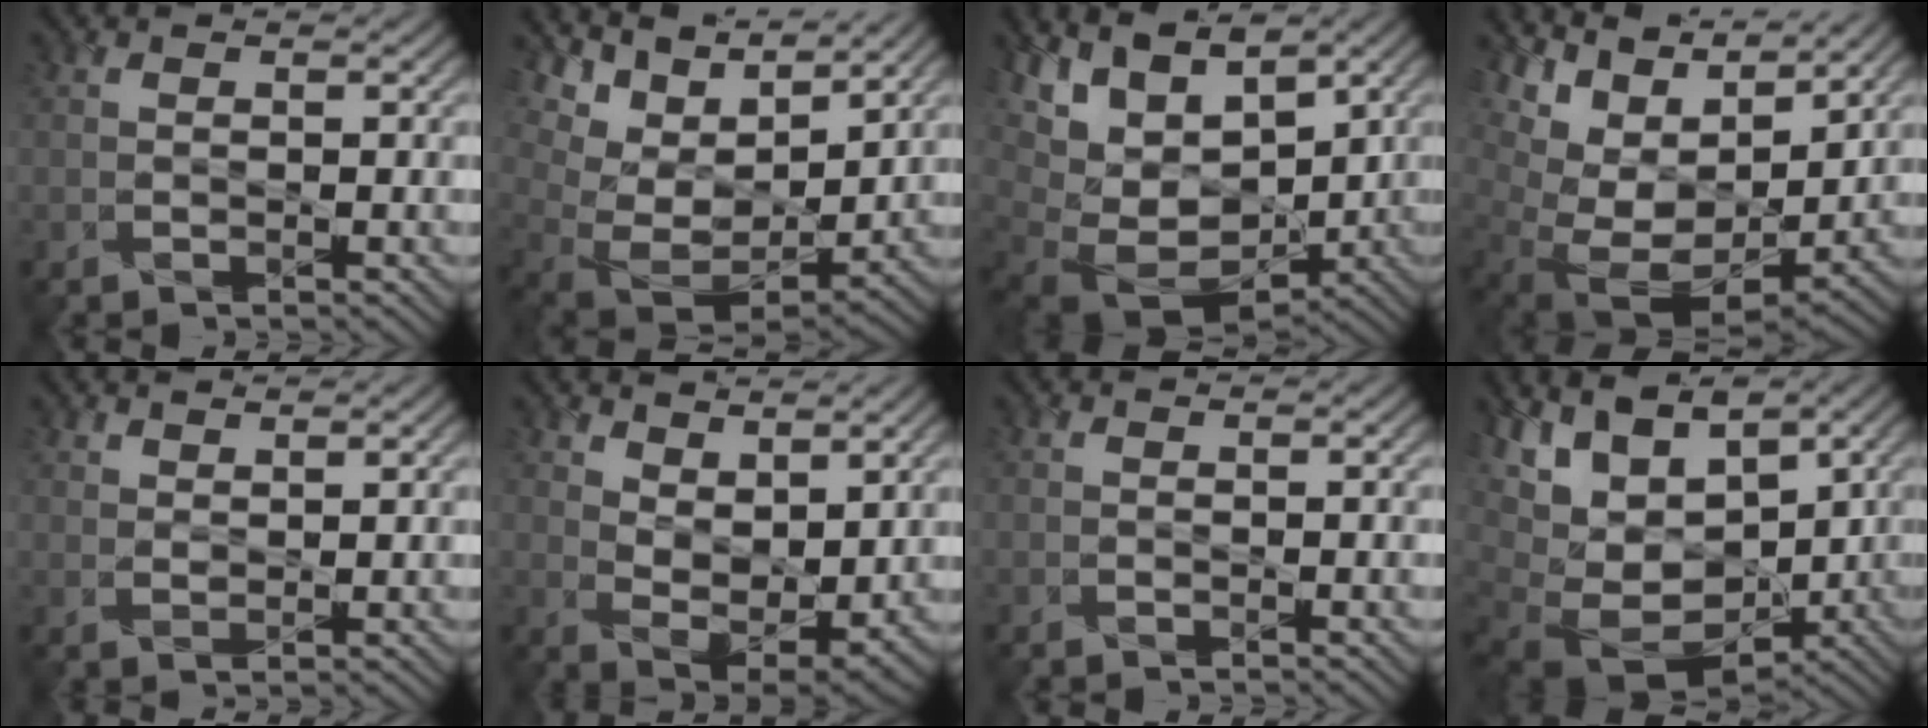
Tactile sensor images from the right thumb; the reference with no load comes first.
{"total": 12.3, "force": [8.4, 5.6, 7.0], "torque": [-0.186, 0.027, 0.154]}
{"total": 13.7, "force": [4.1, 9.0, 9.6], "torque": [-0.215, 0.016, 0.106]}
{"total": 13.7, "force": [7.0, 7.7, 8.9], "torque": [-0.197, 0.029, 0.142]}
{"total": 1.5, "force": [1.5, 0.1, 0.4], "torque": [-0.012, -0.001, 0.032]}
{"total": 6.9, "force": [4.6, 3.3, 4.0], "torque": [-0.089, -0.008, 0.084]}
{"total": 0.0}
{"total": 13.4, "force": [2.6, 8.9, 9.6], "torque": [-0.204, 0.013, 0.079]}